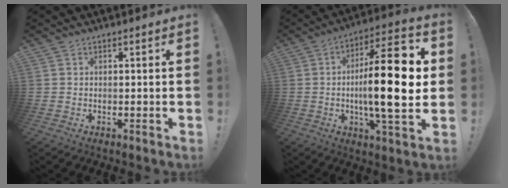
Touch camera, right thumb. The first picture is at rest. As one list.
[{"total": 23.0, "force": [0.0, 5.9, 22.2], "torque": [-0.371, -0.004, -0.008]}]